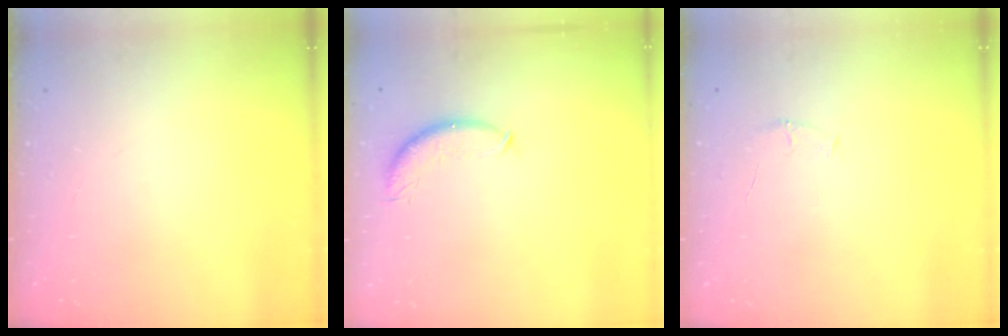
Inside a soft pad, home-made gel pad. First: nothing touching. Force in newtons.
{"total": 8.4, "press": 8.3, "slide": 1.2}
{"total": 4.2, "press": 4.0, "slide": 1.3}